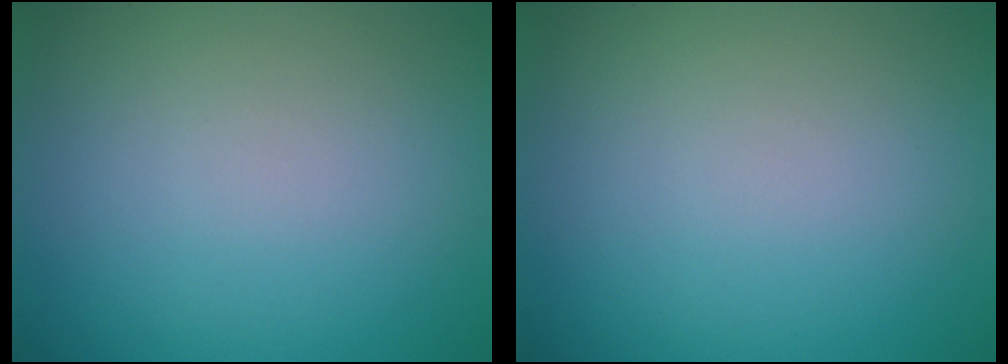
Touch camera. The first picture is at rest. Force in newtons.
{"total": 0.0}